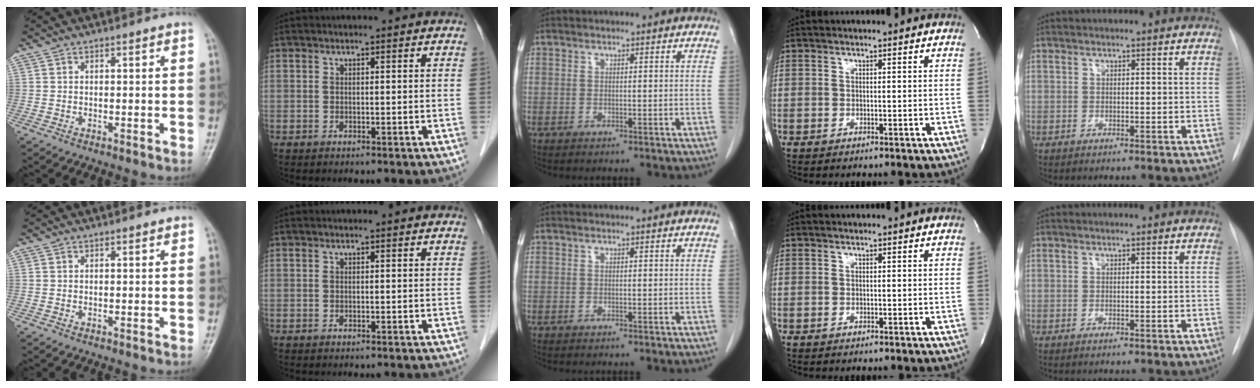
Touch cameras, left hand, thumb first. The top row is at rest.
{}